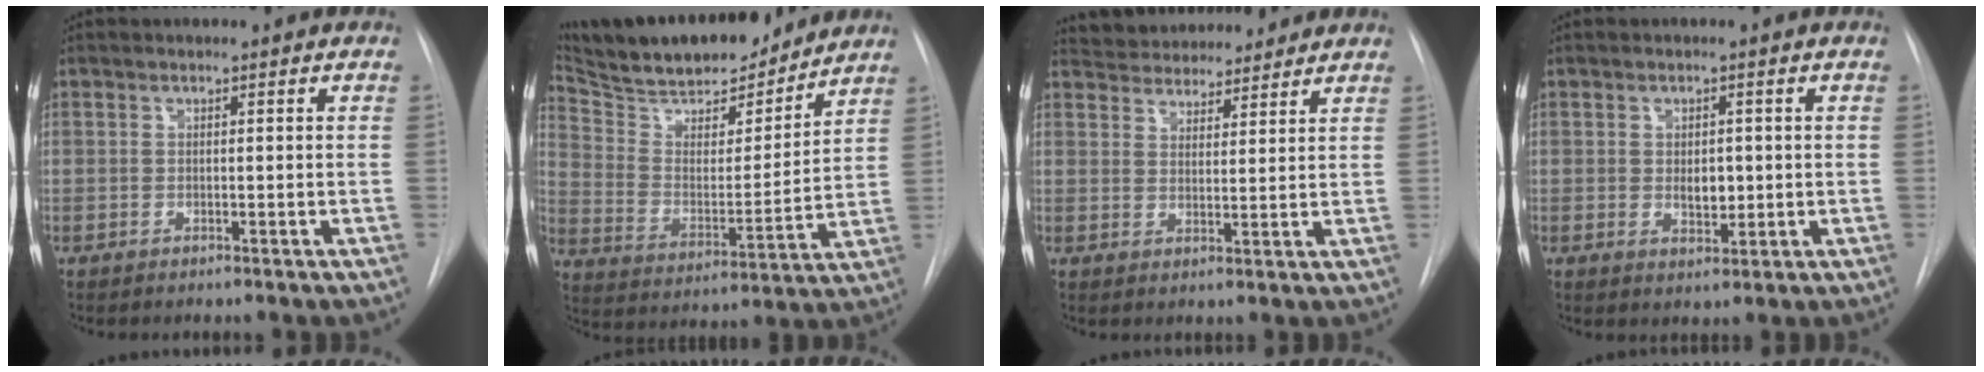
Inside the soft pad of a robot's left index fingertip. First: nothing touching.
{"total": 19.7, "force": [17.5, 4.7, 7.9], "torque": [-0.136, -0.004, 0.279]}
{"total": 10.5, "force": [9.7, 3.1, 2.3], "torque": [-0.028, 0.017, 0.145]}
{"total": 2.8, "force": [-0.6, 1.7, 2.2], "torque": [-0.032, -0.010, -0.003]}